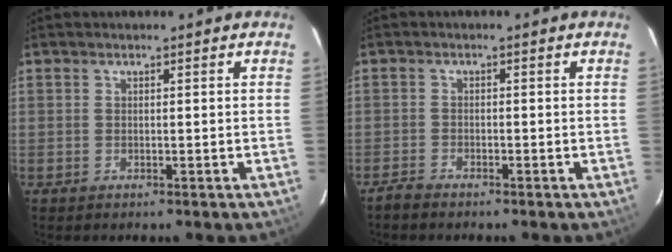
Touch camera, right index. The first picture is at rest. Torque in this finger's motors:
{"motor_torque": [-0.18, -0.22, 0.11, 0.00]}